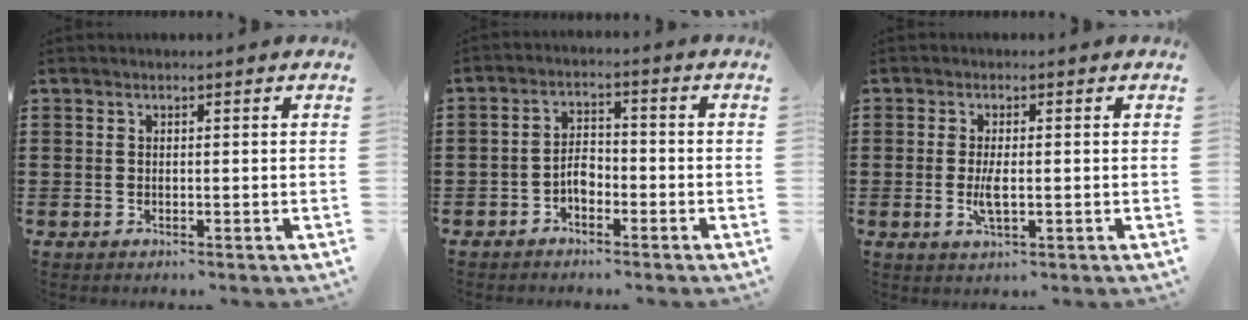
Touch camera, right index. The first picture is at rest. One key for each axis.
{"total": 3.3, "fx": -1.7, "fy": 1.8, "fz": 2.1, "tx": -0.049, "ty": 0.004, "tz": -0.037}
{"total": 3.3, "fx": -0.5, "fy": 1.0, "fz": 3.1, "tx": -0.069, "ty": -0.006, "tz": -0.013}